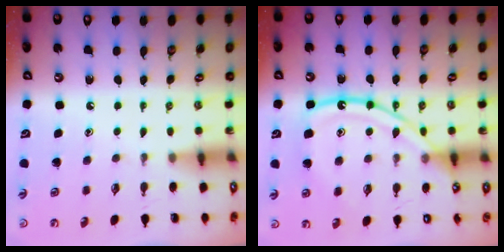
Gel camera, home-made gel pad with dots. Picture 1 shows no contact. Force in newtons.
{"total": 15.4, "press": 15.3, "slide": 1.4}